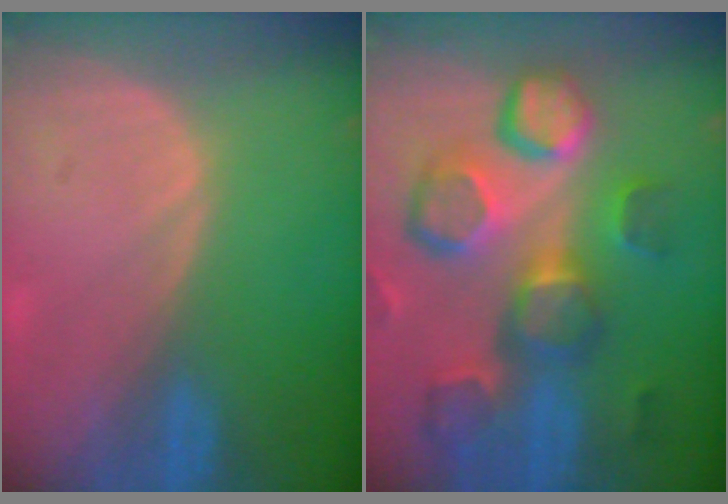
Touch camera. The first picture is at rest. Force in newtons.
{"total": 12.9, "press": 11.2, "slide": 6.4}